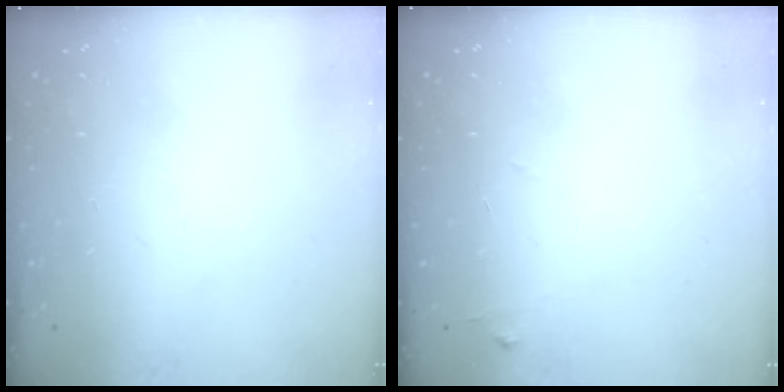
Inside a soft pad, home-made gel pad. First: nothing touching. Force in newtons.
{"total": 7.4, "press": 7.4, "slide": 0.4}